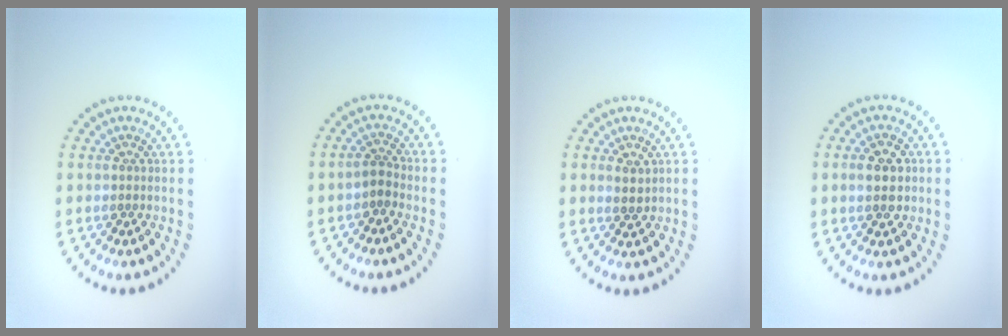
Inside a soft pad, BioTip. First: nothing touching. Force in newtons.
{"total": 1.6, "press": 1.3, "slide": 0.9}
{"total": 1.4, "press": 1.1, "slide": 0.8}
{"total": 2.9, "press": 2.9, "slide": 0.1}